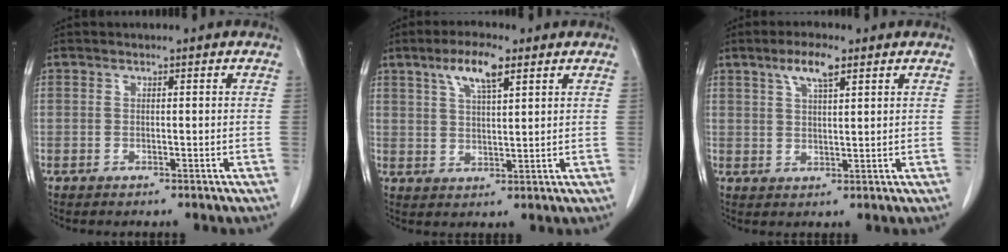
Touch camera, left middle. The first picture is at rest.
{"total": 6.6, "force": [3.8, 1.4, 5.2], "torque": [-0.102, 0.008, 0.070]}
{"total": 5.0, "force": [3.0, 1.0, 3.9], "torque": [-0.076, 0.006, 0.054]}